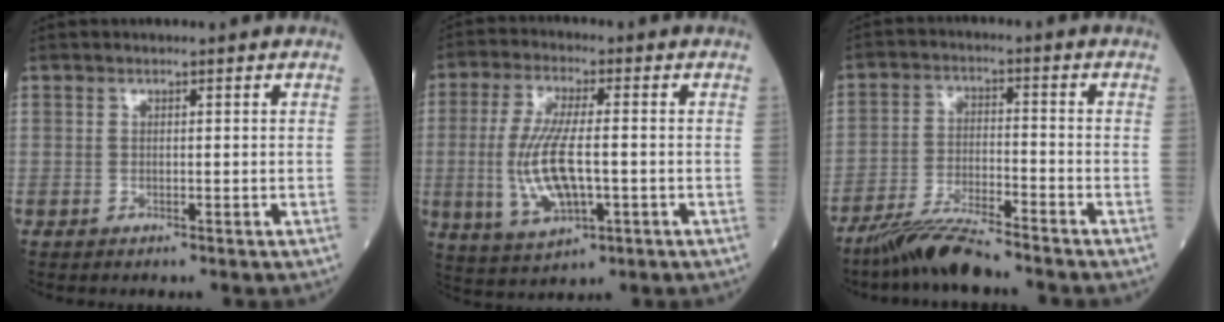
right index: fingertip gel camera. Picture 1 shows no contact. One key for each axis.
{"total": 10.8, "fx": -1.4, "fy": 3.2, "fz": 10.2, "tx": -0.219, "ty": -0.005, "tz": -0.019}
{"total": 7.8, "fx": -6.8, "fy": 0.5, "fz": 3.9, "tx": -0.077, "ty": -0.019, "tz": -0.128}